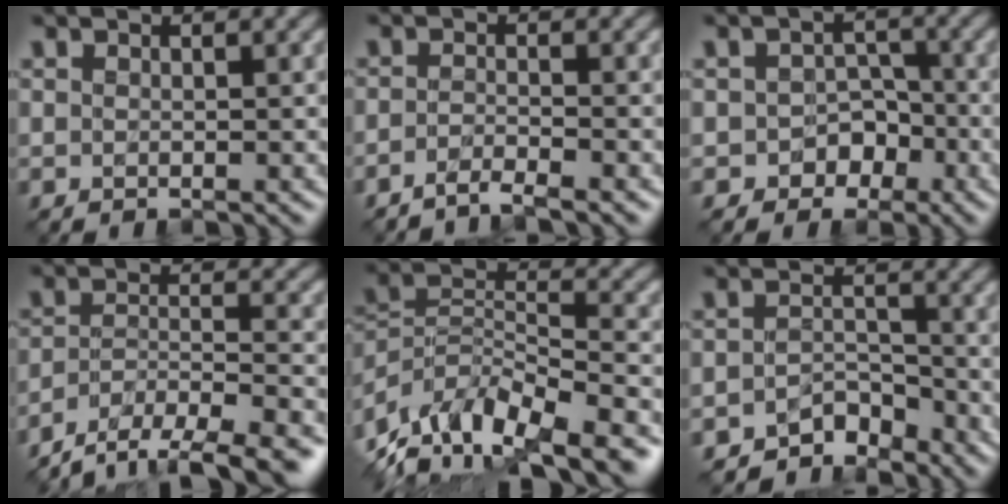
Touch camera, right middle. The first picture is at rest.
{"total": 2.1, "force": [-1.8, 0.1, 1.0], "torque": [-0.013, -0.006, -0.046]}
{"total": 2.8, "force": [-1.5, 2.2, 0.9], "torque": [-0.005, 0.000, -0.022]}
{"total": 9.4, "force": [-8.2, 2.8, 3.8], "torque": [-0.062, -0.018, -0.125]}
{"total": 12.1, "force": [-9.3, 4.7, 6.2], "torque": [-0.118, 0.011, -0.156]}
{"total": 2.8, "force": [-2.6, 1.0, 0.0], "torque": [0.012, 0.003, -0.047]}